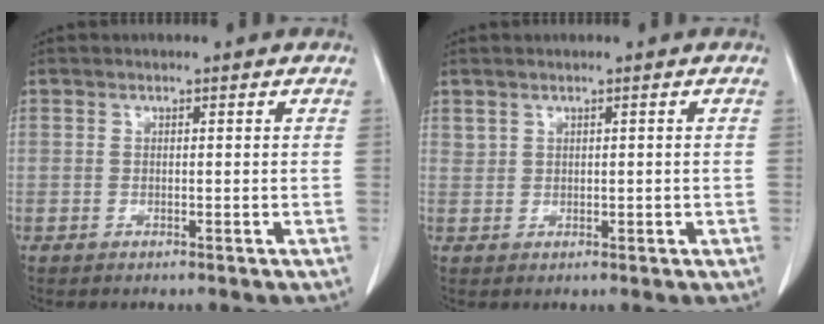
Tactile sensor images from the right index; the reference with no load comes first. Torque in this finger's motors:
{"motor_torque": [-0.08, 0.16, 0.00, 0.00]}